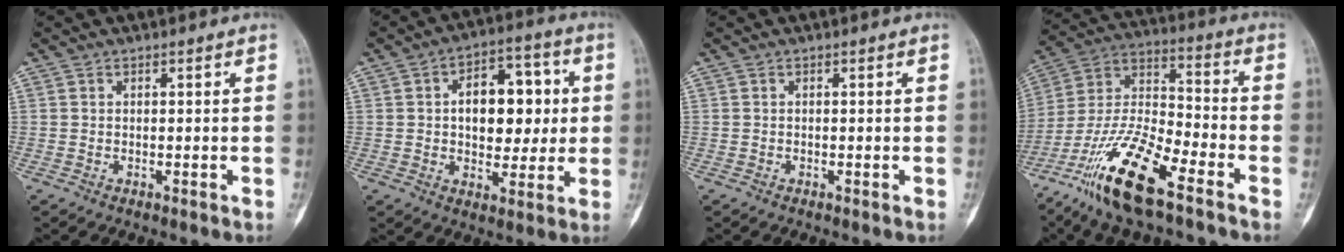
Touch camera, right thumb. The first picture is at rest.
{"total": 14.1, "force": [1.7, 8.8, 11.0], "torque": [-0.112, 0.017, 0.023]}
{"total": 0.0}
{"total": 18.2, "force": [-11.4, 4.9, 13.4], "torque": [-0.269, 0.056, -0.214]}